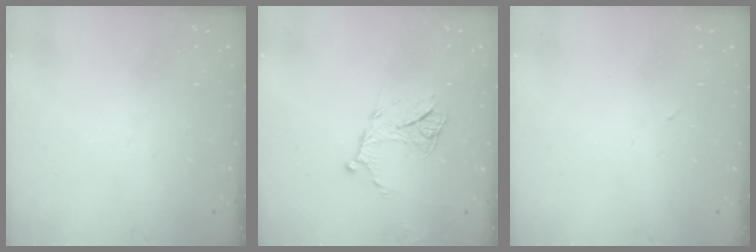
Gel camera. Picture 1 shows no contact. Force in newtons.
{"total": 12.3, "press": 12.2, "slide": 1.2}
{"total": 2.4, "press": 2.3, "slide": 0.8}